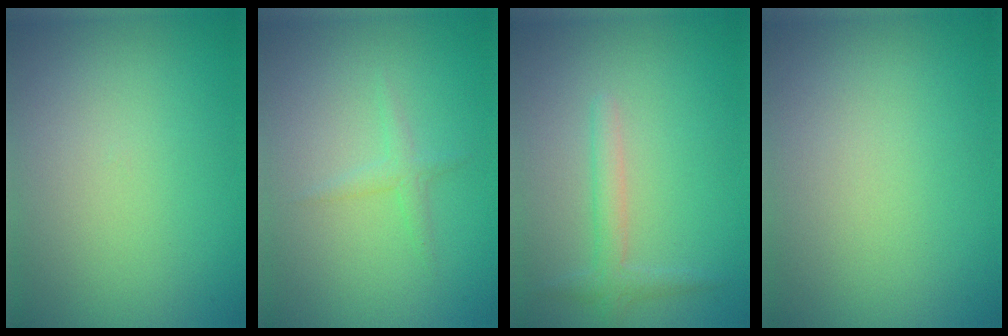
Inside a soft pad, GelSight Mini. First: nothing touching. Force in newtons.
{"total": 1.2, "press": 1.2, "slide": 0.1}
{"total": 1.9, "press": 1.9, "slide": 0.0}
{"total": 0.0}